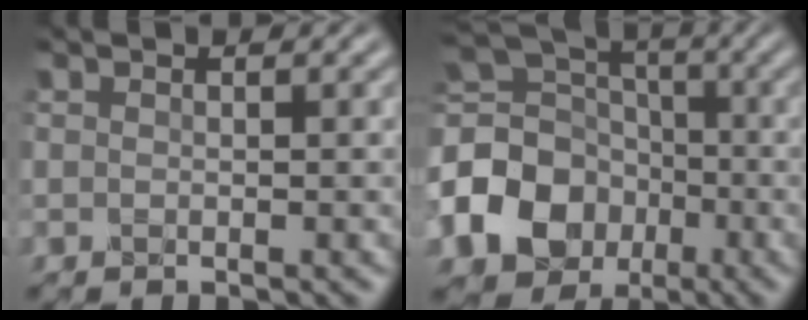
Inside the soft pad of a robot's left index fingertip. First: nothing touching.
{"total": 12.2, "force": [-4.0, 10.1, 5.7], "torque": [-0.143, -0.022, -0.090]}